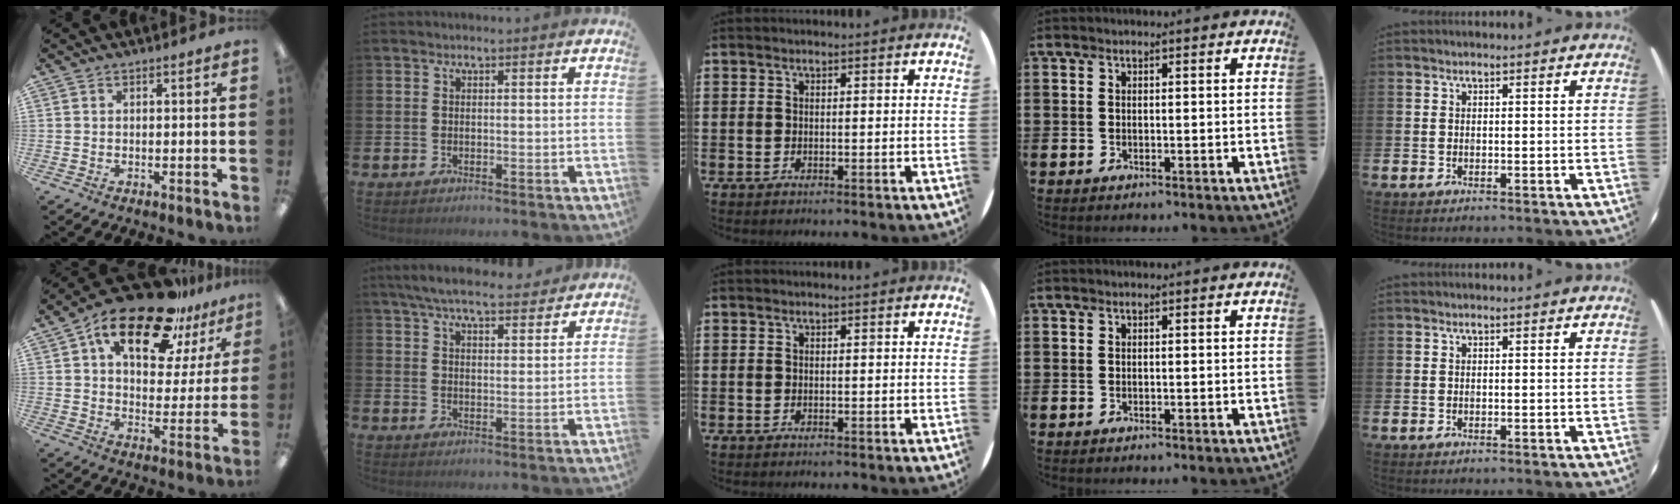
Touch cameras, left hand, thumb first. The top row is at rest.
{"thumb": {"total": 19.7, "force": [13.3, 8.2, 11.9], "torque": [-0.197, -0.071, 0.224]}, "index": {"total": 6.5, "force": [6.1, 1.3, 1.9], "torque": [-0.044, -0.028, 0.108]}}